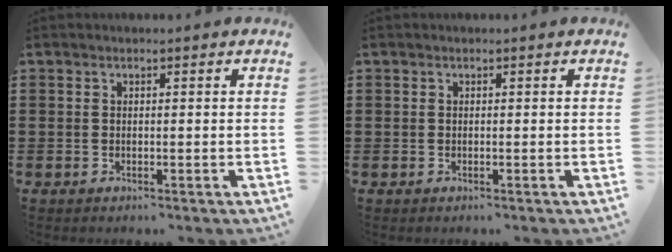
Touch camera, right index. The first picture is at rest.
{"total": 0.0}